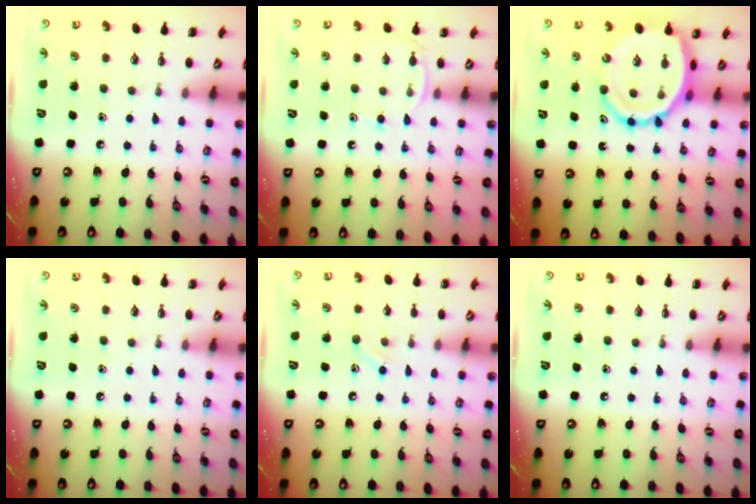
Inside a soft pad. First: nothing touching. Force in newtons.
{"total": 7.1, "press": 6.8, "slide": 2.0}
{"total": 14.6, "press": 14.2, "slide": 3.5}
{"total": 0.0}
{"total": 6.2, "press": 6.0, "slide": 1.5}
{"total": 0.0}